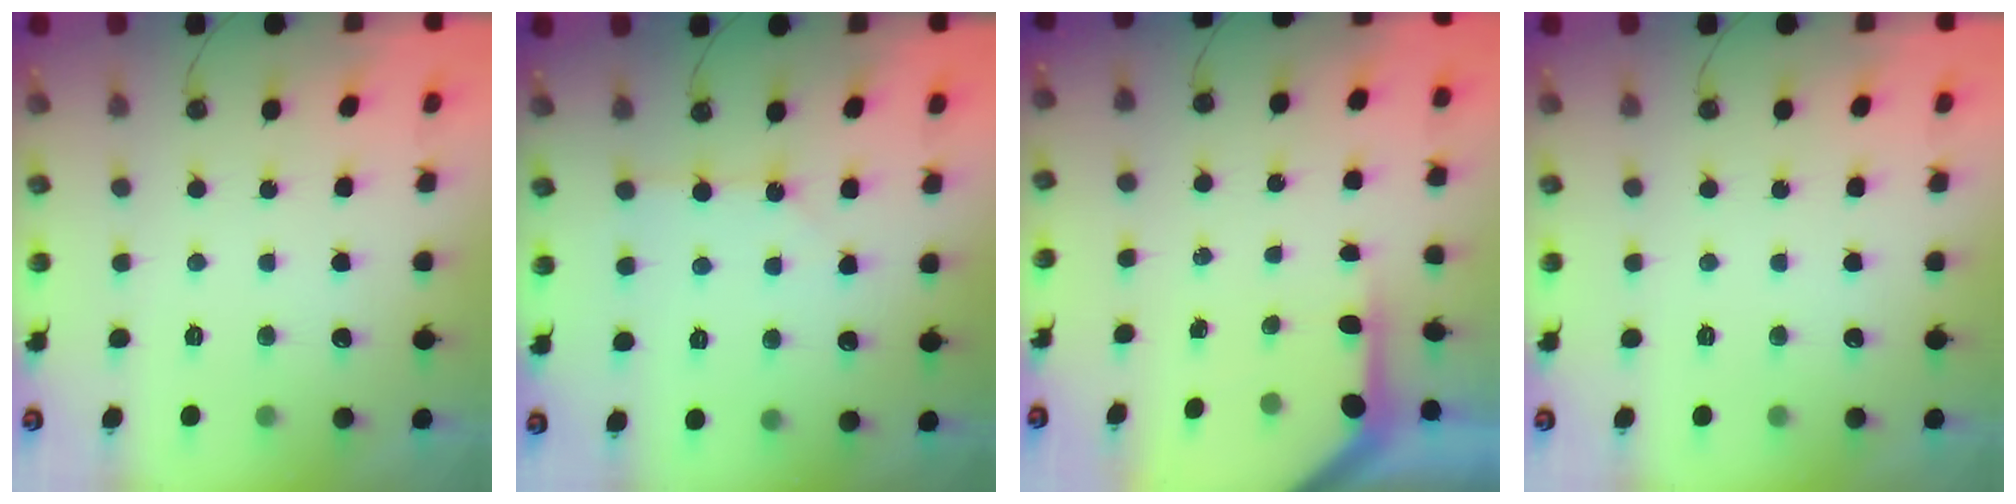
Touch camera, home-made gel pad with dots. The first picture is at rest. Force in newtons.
{"total": 1.5, "press": 1.5, "slide": 0.3}
{"total": 3.6, "press": 3.6, "slide": 0.2}
{"total": 0.0}